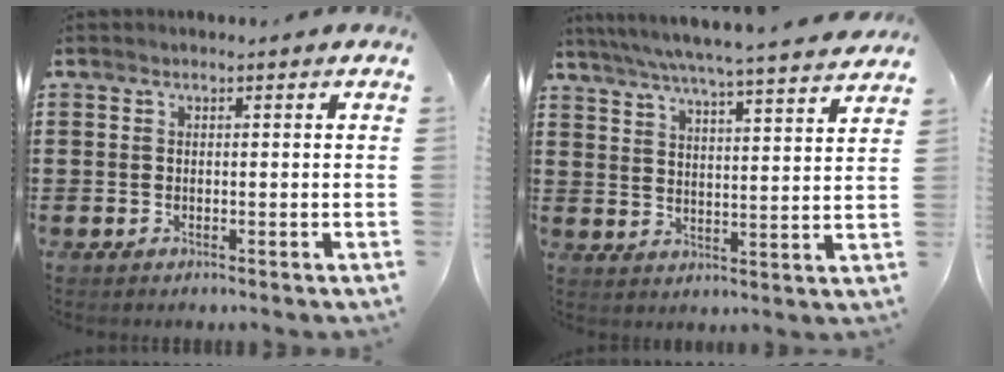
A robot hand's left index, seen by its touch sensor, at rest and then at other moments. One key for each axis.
{"total": 5.5, "fx": 5.0, "fy": -0.8, "fz": 2.1, "tx": -0.062, "ty": -0.039, "tz": 0.082}